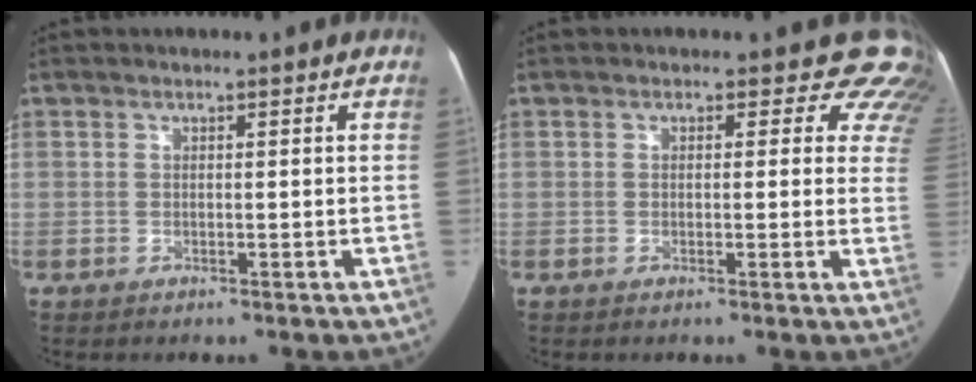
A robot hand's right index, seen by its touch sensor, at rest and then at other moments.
{"total": 6.9, "force": [5.7, 3.7, 1.2], "torque": [0.028, -0.006, 0.025]}